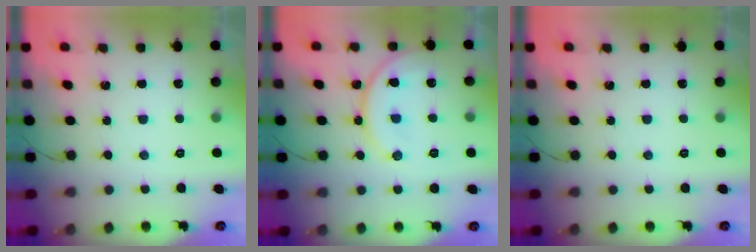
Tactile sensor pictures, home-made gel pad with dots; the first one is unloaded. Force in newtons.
{"total": 12.5, "press": 12.5, "slide": 1.2}
{"total": 0.0}